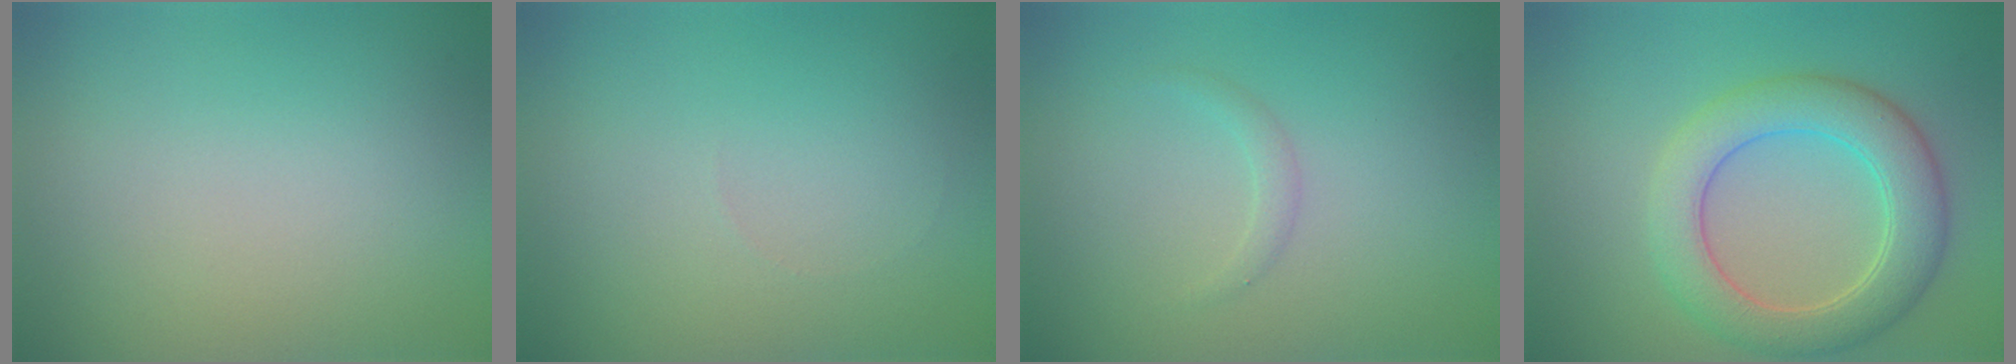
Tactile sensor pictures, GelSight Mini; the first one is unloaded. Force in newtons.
{"total": 0.0}
{"total": 0.9, "press": 0.9, "slide": 0.0}
{"total": 6.0, "press": 6.0, "slide": 0.1}